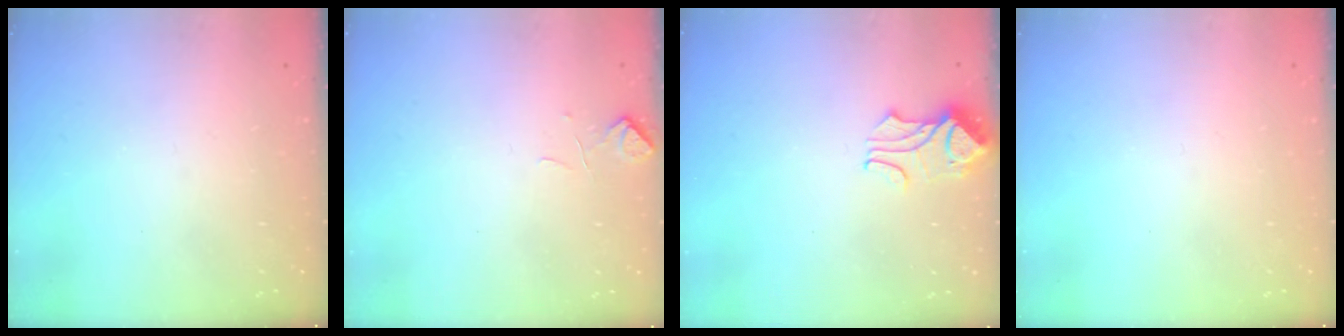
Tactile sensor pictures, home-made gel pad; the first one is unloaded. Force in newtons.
{"total": 0.8, "press": 0.2, "slide": 0.7}
{"total": 1.5, "press": 1.3, "slide": 0.9}
{"total": 0.0}